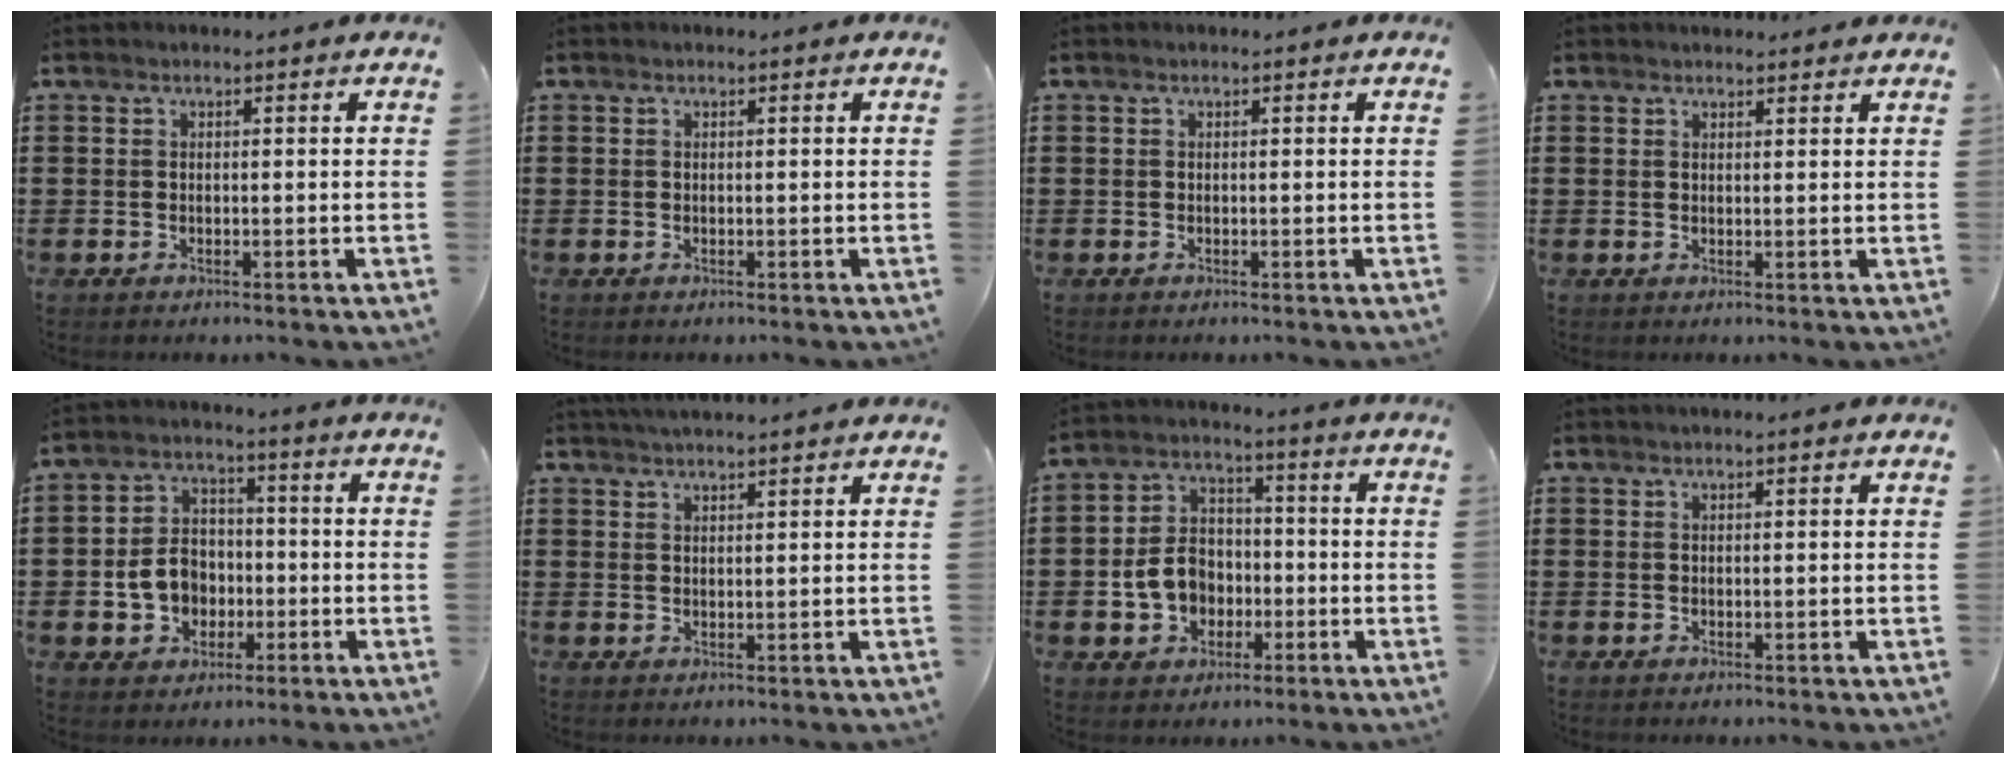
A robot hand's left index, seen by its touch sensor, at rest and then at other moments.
{"total": 0.0}
{"total": 0.0}
{"total": 1.0, "force": [1.0, 0.0, -0.3], "torque": [0.005, 0.002, 0.019]}
{"total": 6.9, "force": [-1.5, 5.9, 3.4], "torque": [-0.080, 0.011, -0.032]}
{"total": 2.0, "force": [1.9, -0.5, 0.0], "torque": [-0.003, -0.002, 0.037]}
{"total": 7.3, "force": [-1.7, 6.2, 3.6], "torque": [-0.099, 0.015, -0.035]}
{"total": 0.6, "force": [0.4, -0.1, 0.4], "torque": [-0.007, -0.001, 0.009]}